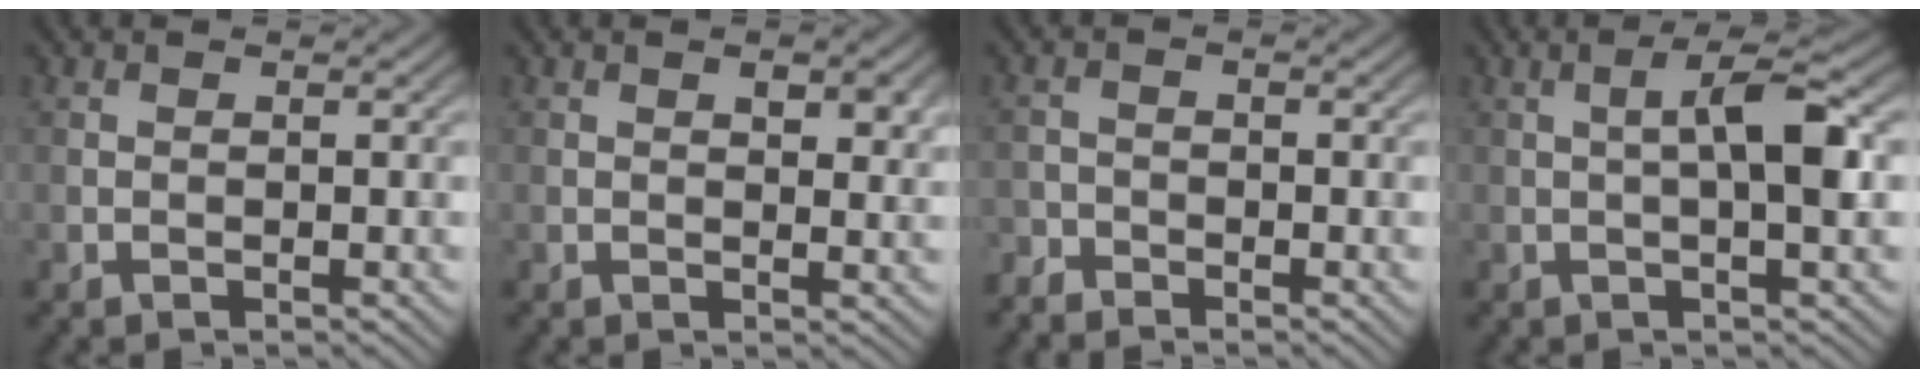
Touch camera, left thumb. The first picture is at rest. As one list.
[{"total": 3.1, "force": [1.3, 1.4, 2.4], "torque": [-0.031, -0.003, 0.022]}, {"total": 2.0, "force": [-1.9, 0.6, 0.2], "torque": [-0.004, -0.004, -0.048]}, {"total": 5.2, "force": [0.4, 0.8, 5.2], "torque": [-0.087, 0.012, 0.004]}]